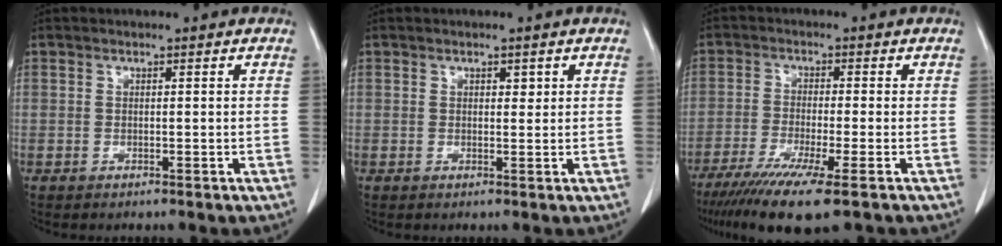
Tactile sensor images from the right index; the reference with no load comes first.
{"total": 1.1, "force": [0.6, 0.6, 0.8], "torque": [-0.010, -0.002, 0.008]}
{"total": 10.9, "force": [-7.2, 0.1, 8.1], "torque": [-0.138, -0.030, -0.118]}